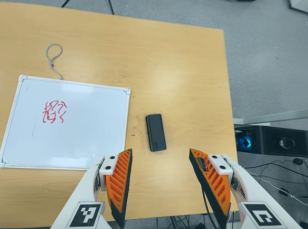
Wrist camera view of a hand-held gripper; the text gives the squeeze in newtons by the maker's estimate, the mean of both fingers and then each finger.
{"total": 0.0}